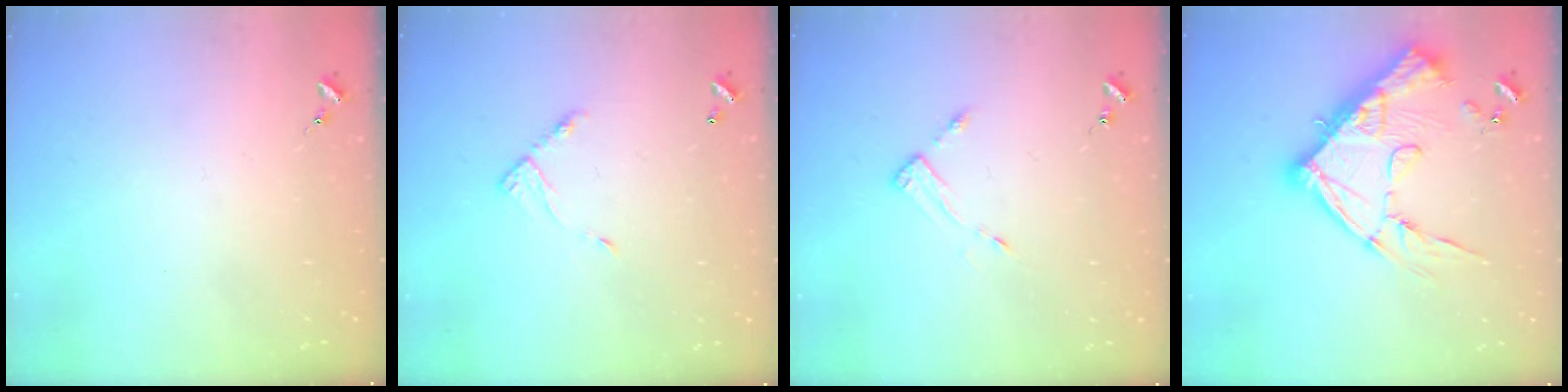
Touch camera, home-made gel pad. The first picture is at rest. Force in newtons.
{"total": 7.3, "press": 7.3, "slide": 0.6}
{"total": 3.7, "press": 3.6, "slide": 0.4}
{"total": 20.7, "press": 20.6, "slide": 2.2}